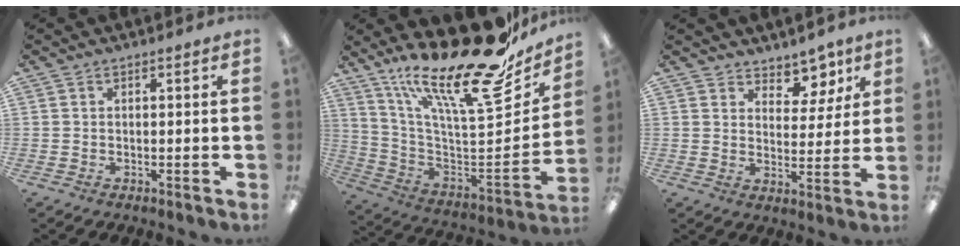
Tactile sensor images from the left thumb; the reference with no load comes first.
{"total": 26.0, "force": [18.1, 7.4, 17.2], "torque": [-0.246, -0.149, 0.300]}
{"total": 7.6, "force": [6.2, 4.1, 1.5], "torque": [-0.011, -0.049, 0.112]}